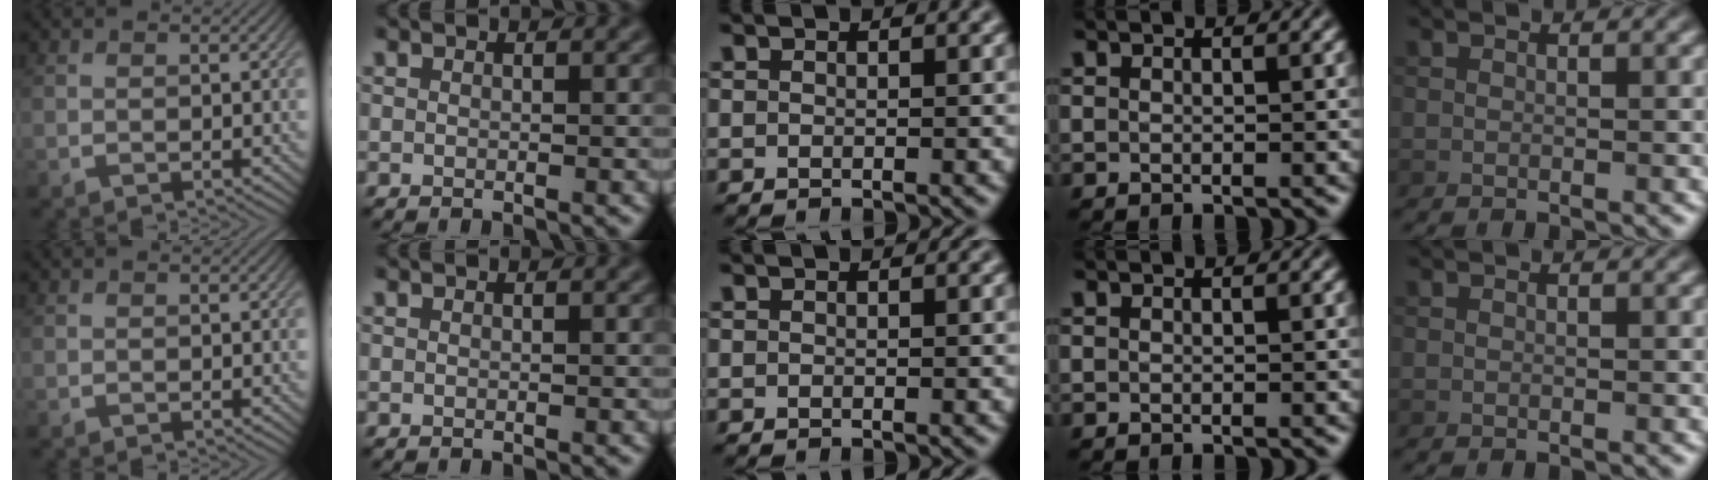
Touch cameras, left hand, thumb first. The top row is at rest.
{}